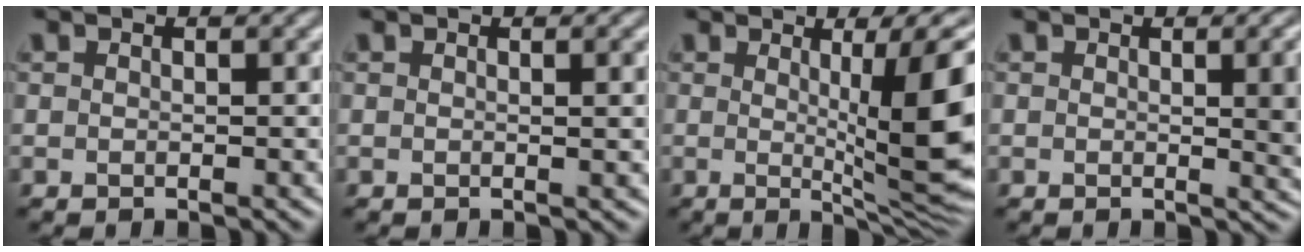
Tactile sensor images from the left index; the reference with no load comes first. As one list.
[{"total": 1.5, "force": [0.2, 0.4, 1.4], "torque": [-0.014, 0.002, -0.001]}, {"total": 11.3, "force": [0.8, 2.4, 11.0], "torque": [-0.135, -0.009, 0.017]}, {"total": 4.3, "force": [0.4, 1.3, 4.1], "torque": [-0.041, -0.001, 0.005]}]